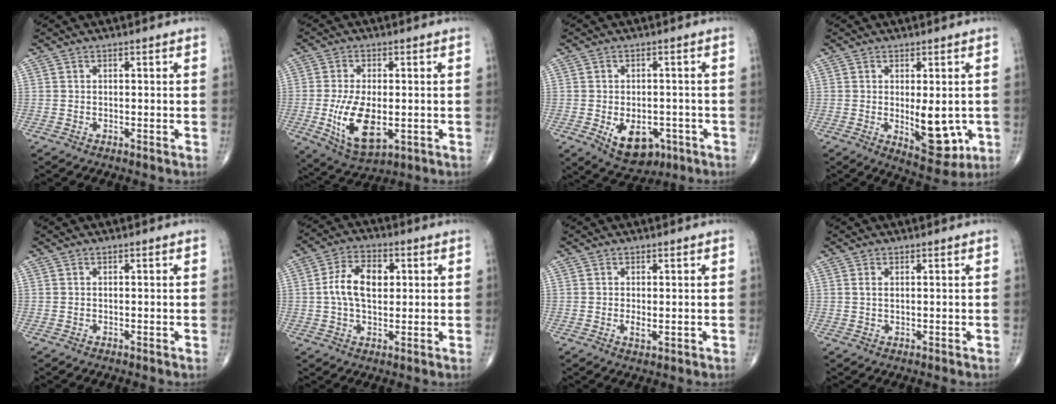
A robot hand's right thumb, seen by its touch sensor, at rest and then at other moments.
{"total": 11.6, "force": [-2.0, 5.8, 9.8], "torque": [-0.175, -0.014, -0.021]}
{"total": 10.4, "force": [-4.2, 6.6, 6.8], "torque": [-0.078, 0.014, -0.050]}
{"total": 9.0, "force": [-1.1, 4.1, 7.9], "torque": [-0.079, -0.018, -0.002]}
{"total": 0.0}
{"total": 9.1, "force": [1.2, 5.5, 7.1], "torque": [-0.121, 0.011, 0.018]}
{"total": 1.6, "force": [-0.1, 0.6, 1.5], "torque": [-0.024, -0.006, 0.002]}
{"total": 1.1, "force": [0.4, 0.5, 0.9], "torque": [-0.022, 0.003, 0.009]}